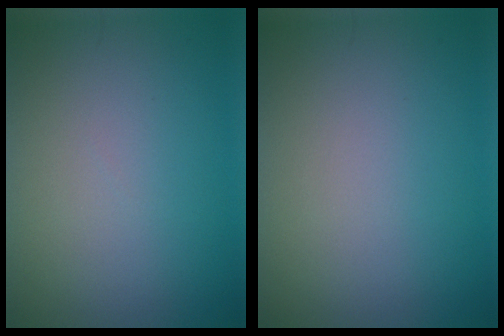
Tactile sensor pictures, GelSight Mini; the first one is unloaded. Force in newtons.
{"total": 0.0}